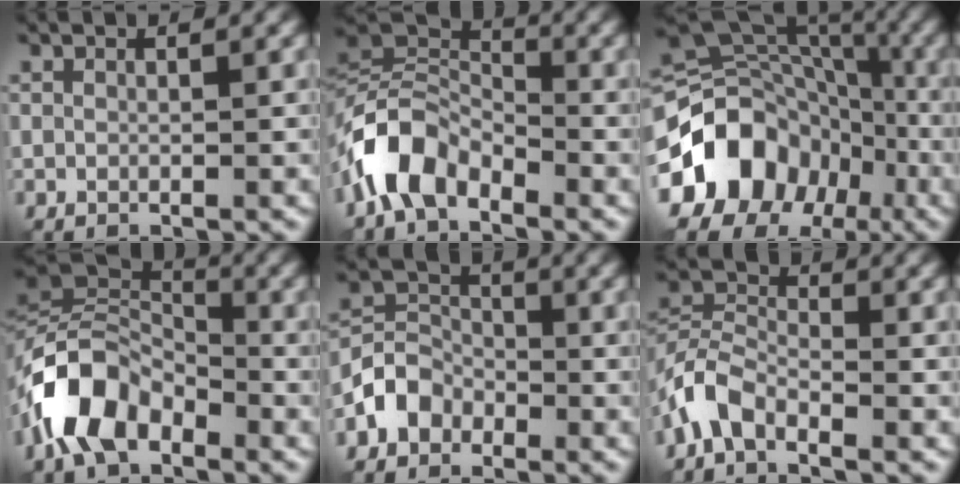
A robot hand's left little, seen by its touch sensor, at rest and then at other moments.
{"total": 6.8, "force": [-4.0, 4.0, 3.8], "torque": [-0.068, 0.005, -0.093]}
{"total": 16.3, "force": [-6.8, 13.2, 6.9], "torque": [-0.140, -0.011, -0.140]}
{"total": 8.7, "force": [-4.6, 5.3, 5.2], "torque": [-0.100, 0.007, -0.102]}
{"total": 3.3, "force": [-2.0, 2.5, 0.9], "torque": [-0.013, 0.011, -0.045]}
{"total": 4.4, "force": [-3.2, 2.0, 2.3], "torque": [-0.053, 0.002, -0.080]}